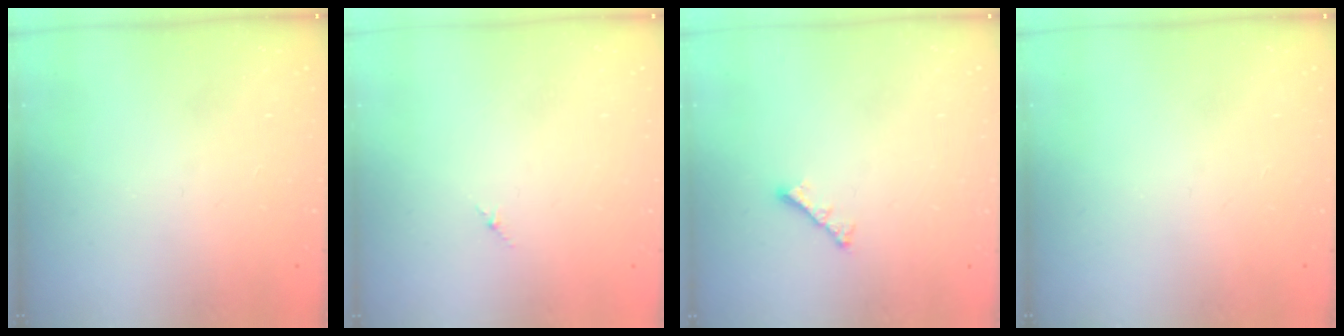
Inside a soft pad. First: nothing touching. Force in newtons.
{"total": 1.8, "press": 1.7, "slide": 0.6}
{"total": 2.8, "press": 2.7, "slide": 0.6}
{"total": 0.0}